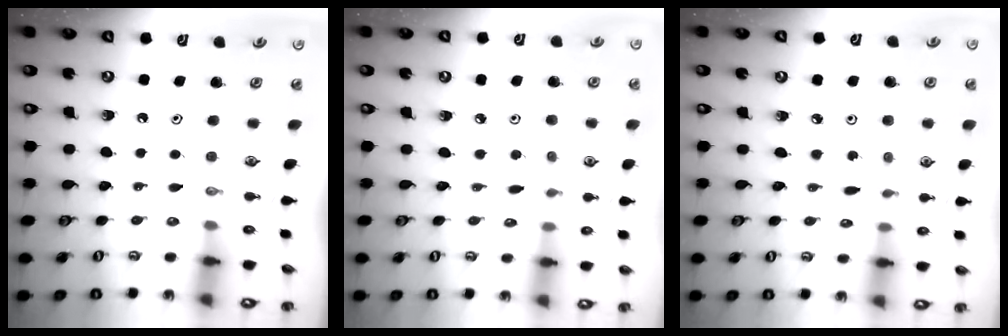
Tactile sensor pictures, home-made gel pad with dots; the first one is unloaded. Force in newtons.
{"total": 2.6, "press": 2.6, "slide": 0.4}
{"total": 2.0, "press": 2.0, "slide": 0.3}